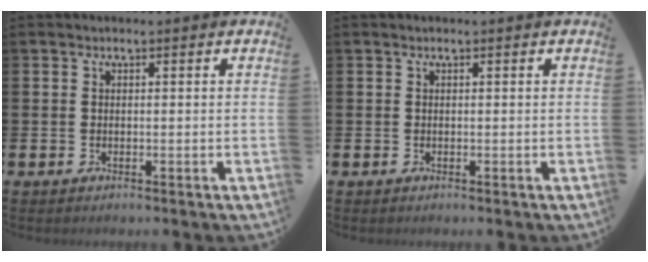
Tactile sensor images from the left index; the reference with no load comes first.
{"total": 0.0}